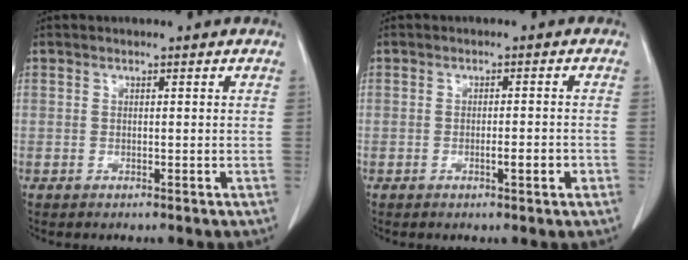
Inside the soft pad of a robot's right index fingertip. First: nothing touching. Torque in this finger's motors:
{"motor_torque": [0.64, -0.29, 0.18, 0.06]}